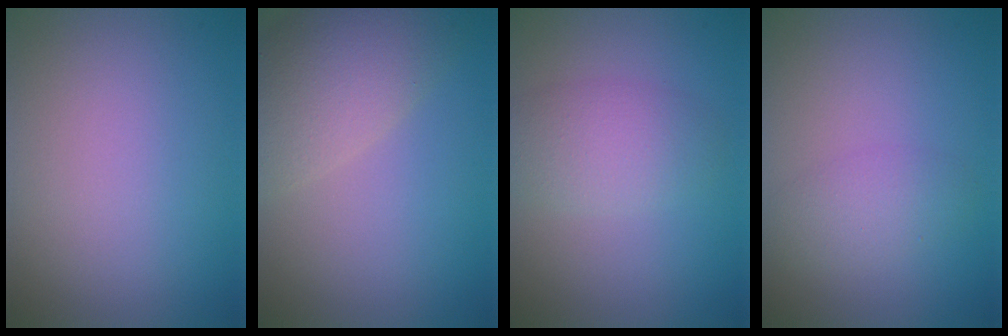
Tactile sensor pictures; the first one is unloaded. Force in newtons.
{"total": 6.1, "press": 6.1, "slide": 0.6}
{"total": 3.3, "press": 3.3, "slide": 0.1}
{"total": 2.0, "press": 2.0, "slide": 0.1}